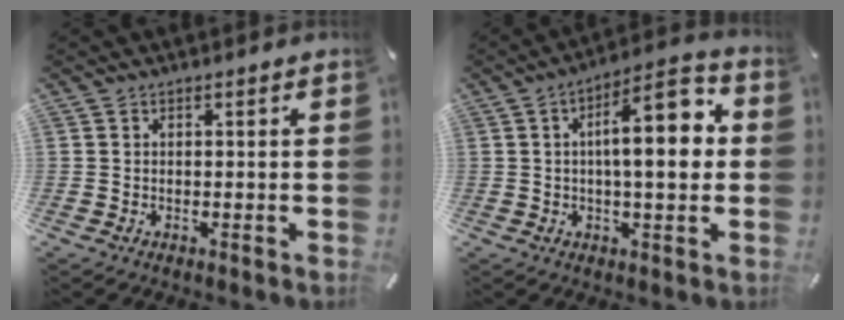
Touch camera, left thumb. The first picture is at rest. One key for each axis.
{"total": 14.2, "fx": 1.6, "fy": 5.0, "fz": 13.2, "tx": -0.190, "ty": 0.000, "tz": 0.019}